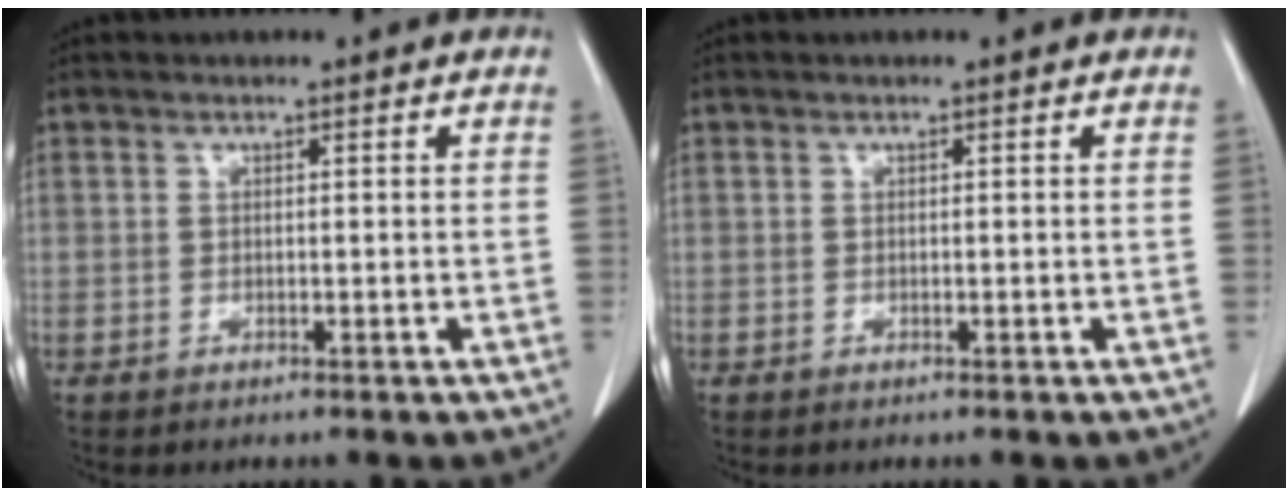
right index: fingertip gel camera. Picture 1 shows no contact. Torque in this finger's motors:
{"motor_torque": [0.00, 0.00, 0.00, 0.00]}